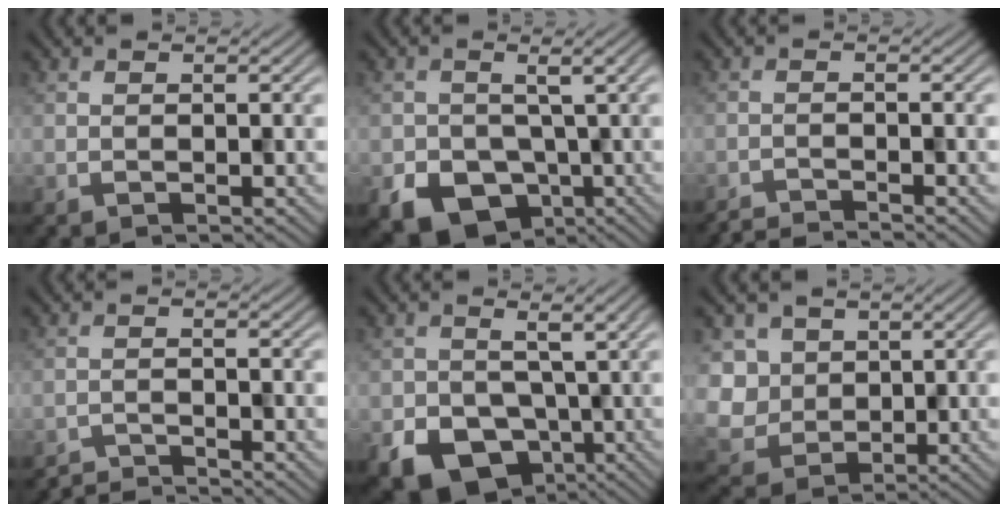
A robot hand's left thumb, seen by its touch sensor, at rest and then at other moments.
{"total": 10.1, "force": [-3.7, 6.8, 6.5], "torque": [-0.103, -0.036, -0.042]}
{"total": 2.6, "force": [-2.4, 0.0, 0.8], "torque": [-0.012, -0.002, -0.051]}
{"total": 2.7, "force": [-2.6, 0.1, 0.5], "torque": [-0.002, -0.002, -0.056]}
{"total": 11.3, "force": [-3.7, 7.6, 7.4], "torque": [-0.117, -0.034, -0.042]}
{"total": 6.7, "force": [1.5, 5.8, 3.0], "torque": [-0.113, -0.003, 0.018]}